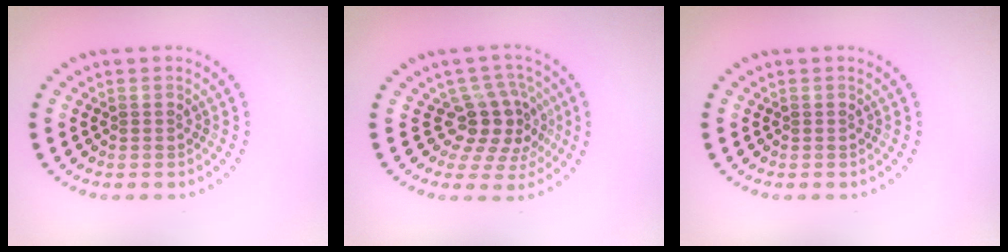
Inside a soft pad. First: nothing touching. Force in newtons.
{"total": 4.2, "press": 3.1, "slide": 2.8}
{"total": 0.0}